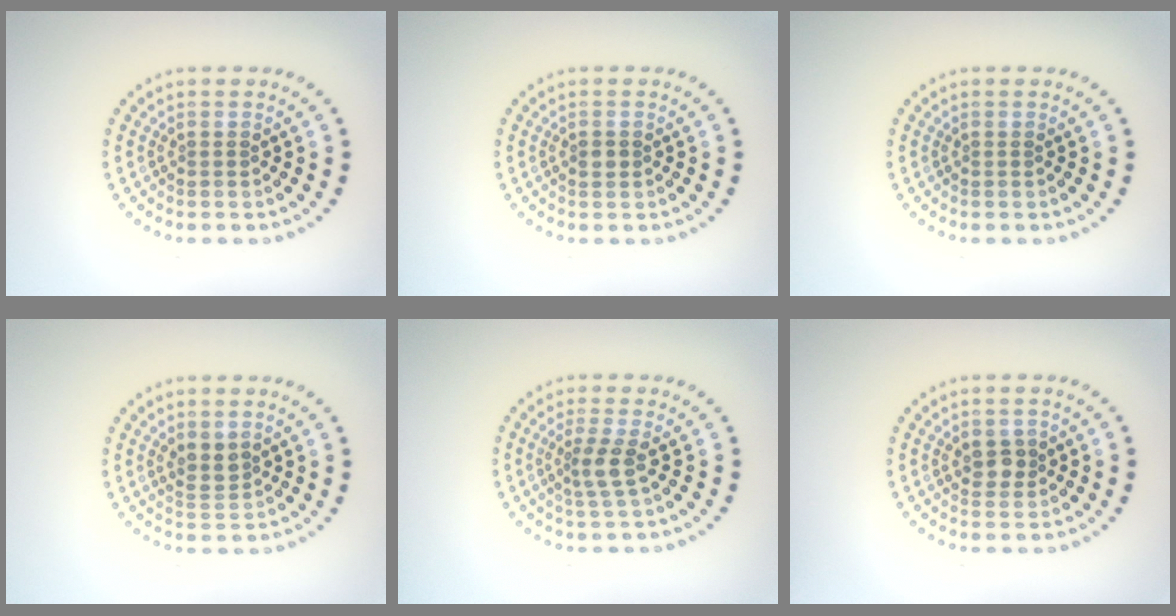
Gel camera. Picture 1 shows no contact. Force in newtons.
{"total": 1.2, "press": 1.2, "slide": 0.0}
{"total": 0.0}
{"total": 1.8, "press": 1.6, "slide": 0.7}
{"total": 2.1, "press": 1.6, "slide": 1.4}
{"total": 1.8, "press": 1.8, "slide": 0.5}